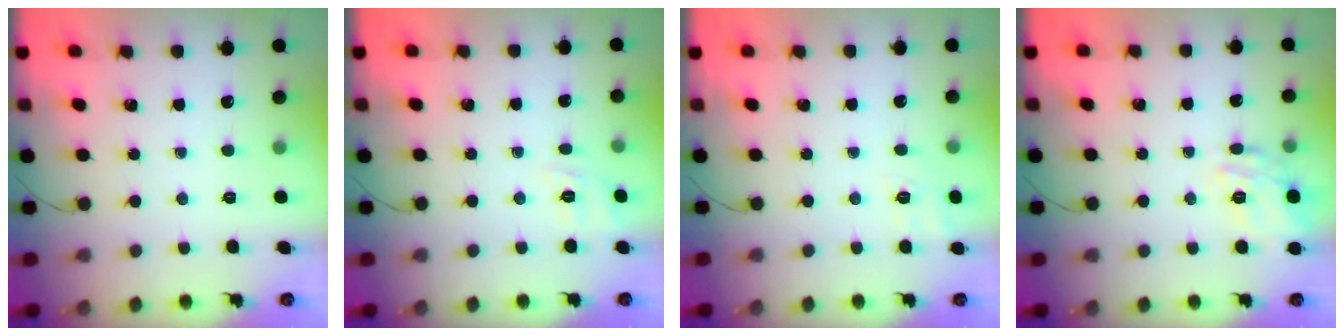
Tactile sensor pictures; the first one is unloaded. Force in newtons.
{"total": 2.0, "press": 0.4, "slide": 1.9}
{"total": 9.1, "press": 8.9, "slide": 1.9}
{"total": 14.3, "press": 14.3, "slide": 0.4}